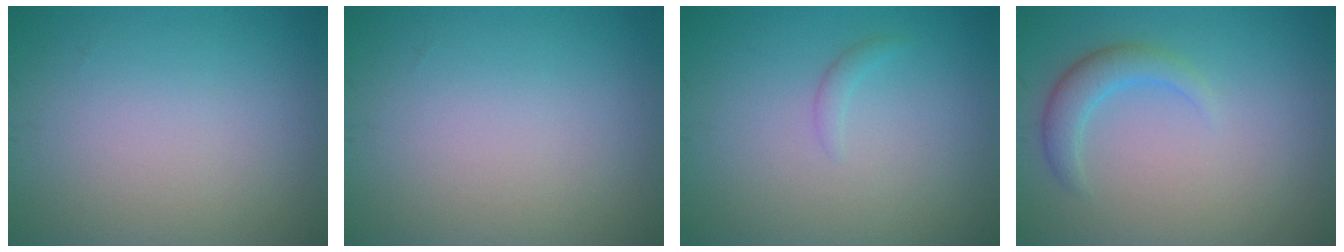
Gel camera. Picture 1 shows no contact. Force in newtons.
{"total": 0.0}
{"total": 0.8, "press": 0.8, "slide": 0.0}
{"total": 2.5, "press": 2.5, "slide": 0.1}